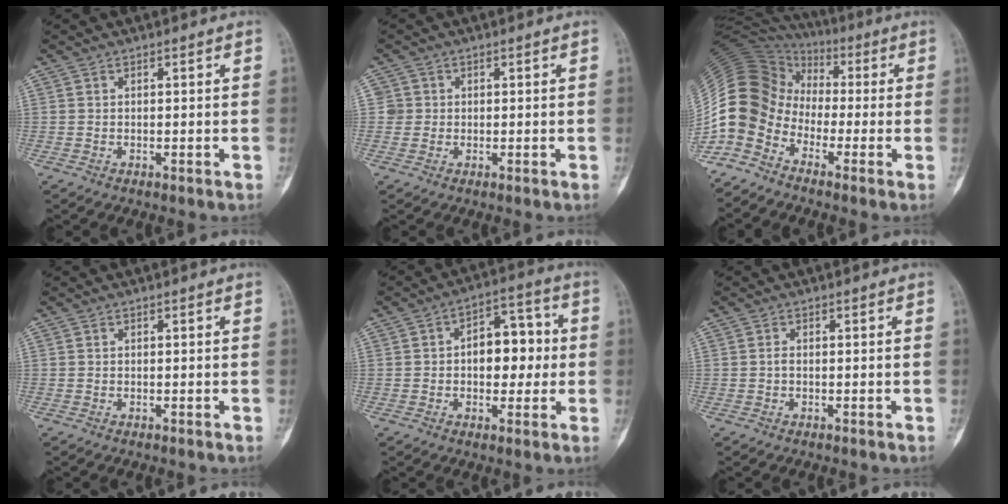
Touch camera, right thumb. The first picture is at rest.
{"total": 1.9, "force": [0.2, 1.9, -0.1], "torque": [0.019, 0.006, -0.002]}
{"total": 13.3, "force": [-5.5, 10.0, 6.9], "torque": [-0.133, 0.062, -0.123]}
{"total": 0.0}
{"total": 10.5, "force": [0.3, 6.5, 8.3], "torque": [-0.078, 0.025, -0.001]}
{"total": 0.6, "force": [-0.1, 0.3, 0.5], "torque": [-0.009, 0.001, -0.004]}